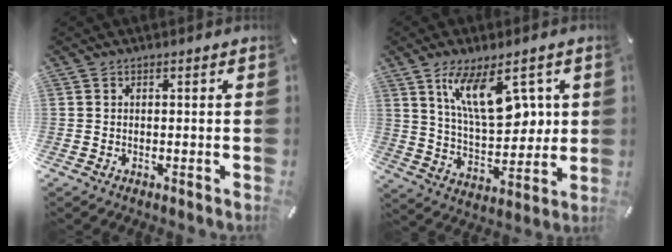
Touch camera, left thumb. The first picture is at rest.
{"total": 16.2, "force": [7.6, 7.9, 11.9], "torque": [-0.196, -0.017, 0.134]}